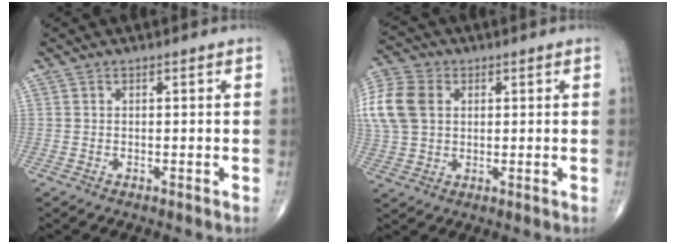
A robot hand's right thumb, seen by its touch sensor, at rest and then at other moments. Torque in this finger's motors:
{"motor_torque": [0.03, 0.09, 0.08, -0.07, 0.14]}